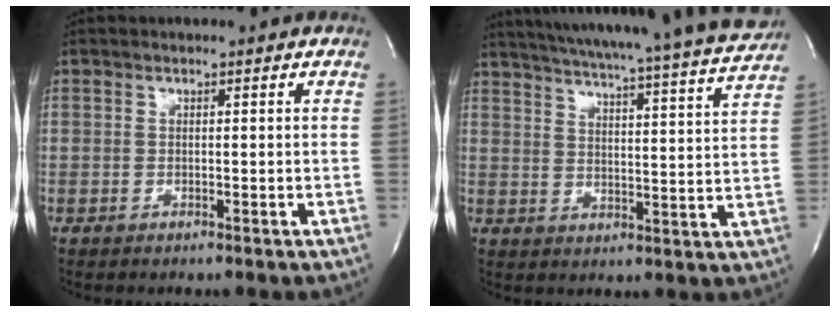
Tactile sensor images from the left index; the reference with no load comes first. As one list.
[{"total": 25.3, "force": [23.1, -0.5, 10.1], "torque": [-0.166, -0.059, 0.292]}]